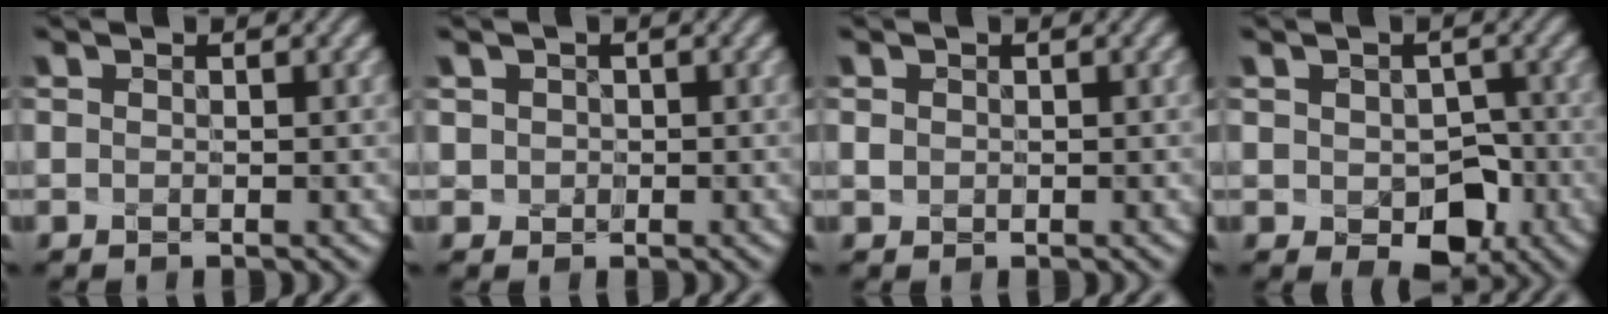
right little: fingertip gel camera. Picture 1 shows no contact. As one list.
[{"total": 1.3, "force": [0.3, 1.3, 0.1], "torque": [-0.017, 0.013, -0.004]}, {"total": 0.8, "force": [0.3, 0.7, 0.2], "torque": [-0.017, 0.012, -0.001]}, {"total": 5.0, "force": [-1.6, 3.2, 3.5], "torque": [-0.059, -0.019, -0.010]}]